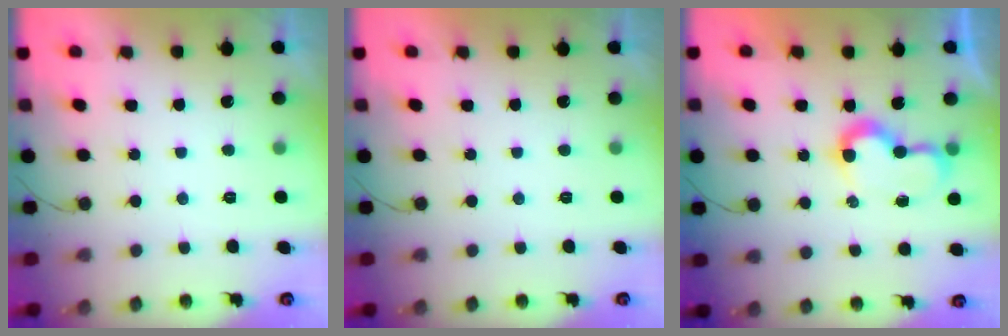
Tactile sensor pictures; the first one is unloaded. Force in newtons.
{"total": 1.8, "press": 1.8, "slide": 0.0}
{"total": 7.6, "press": 7.6, "slide": 0.5}